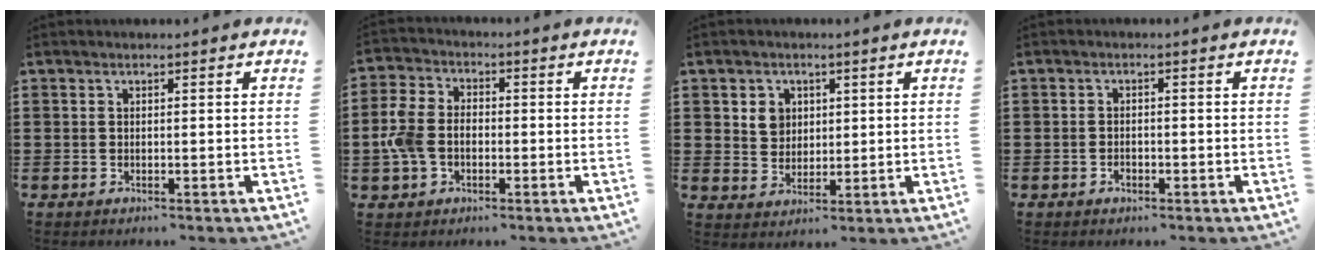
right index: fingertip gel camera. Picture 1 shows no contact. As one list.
[{"total": 5.9, "force": [-1.5, 4.2, 3.9], "torque": [-0.108, 0.002, -0.036]}, {"total": 3.7, "force": [1.4, 3.2, 1.2], "torque": [-0.027, 0.006, 0.024]}, {"total": 1.0, "force": [-0.7, 0.5, 0.5], "torque": [-0.012, -0.005, -0.013]}]